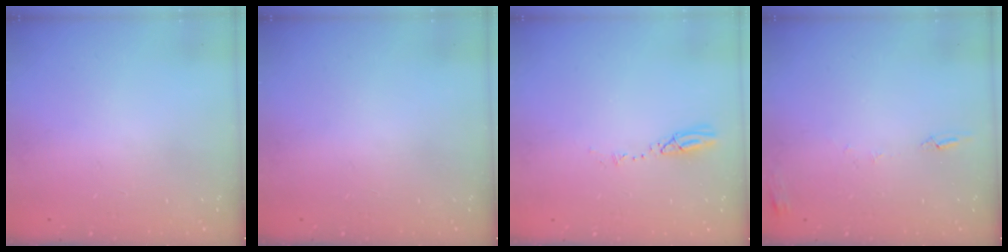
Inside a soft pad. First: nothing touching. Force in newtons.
{"total": 0.0}
{"total": 3.9, "press": 3.8, "slide": 0.4}
{"total": 6.0, "press": 6.0, "slide": 0.6}